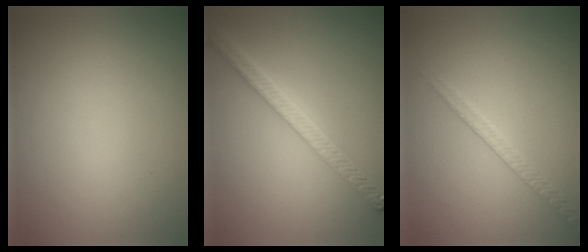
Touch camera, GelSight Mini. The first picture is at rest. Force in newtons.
{"total": 4.4, "press": 3.5, "slide": 2.7}
{"total": 1.6, "press": 1.0, "slide": 1.3}